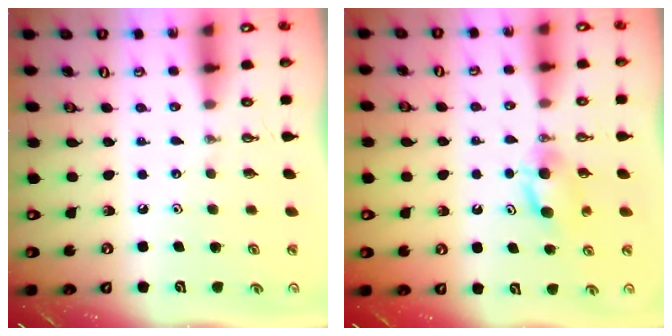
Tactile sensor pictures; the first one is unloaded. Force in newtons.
{"total": 4.4, "press": 4.4, "slide": 0.6}